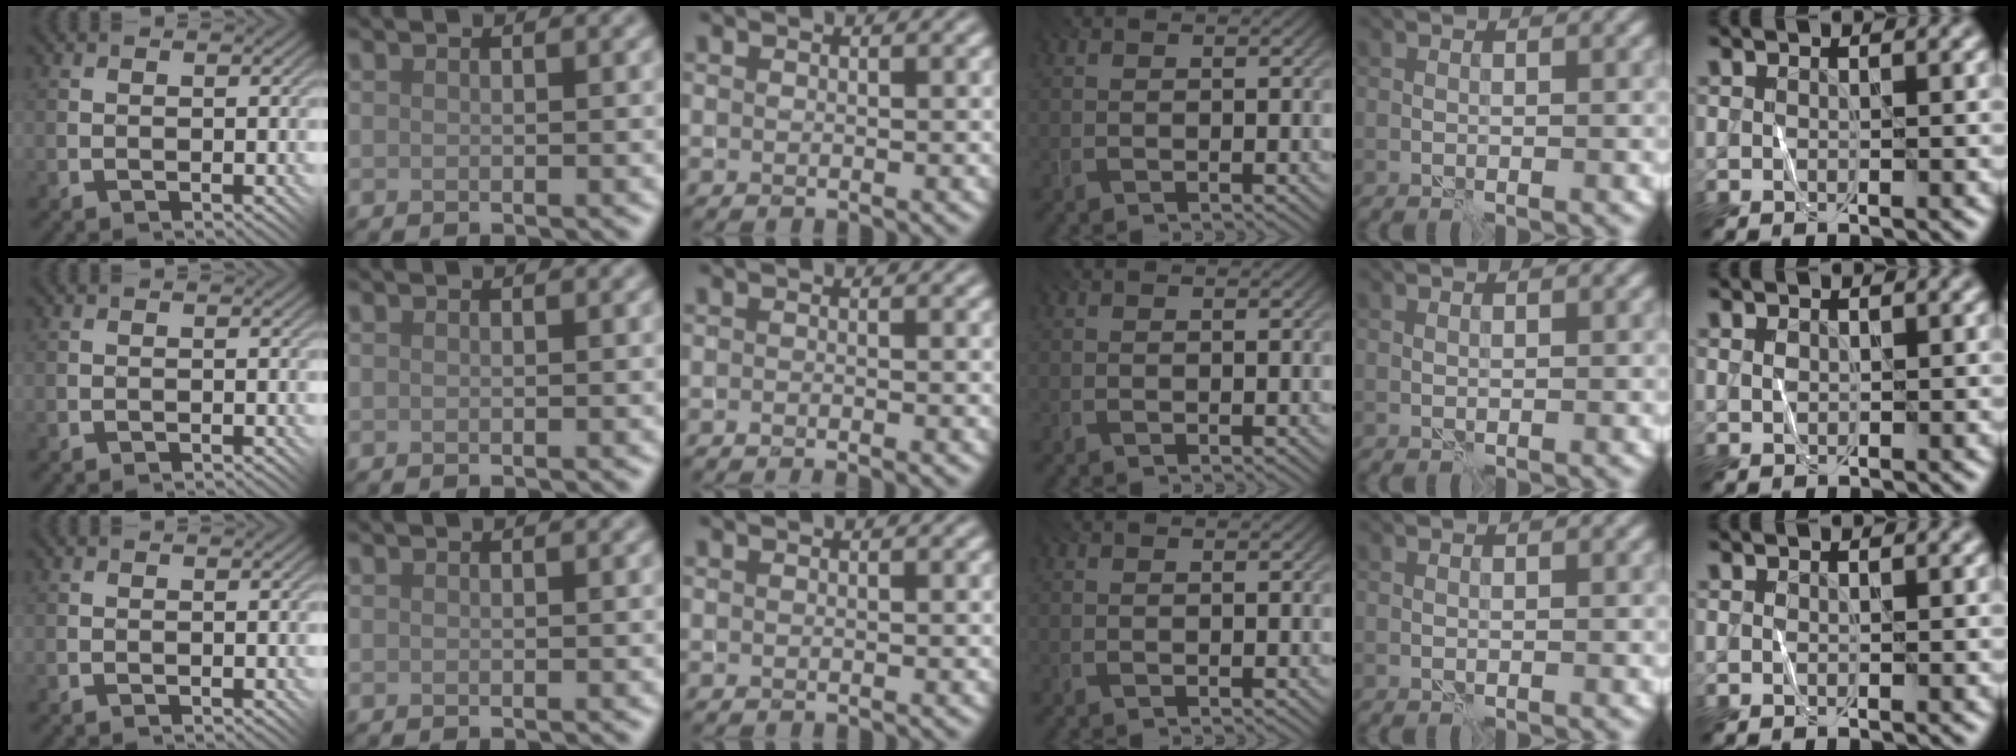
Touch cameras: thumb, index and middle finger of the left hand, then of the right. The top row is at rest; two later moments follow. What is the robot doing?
{"motion": "fold", "object": "shorts"}